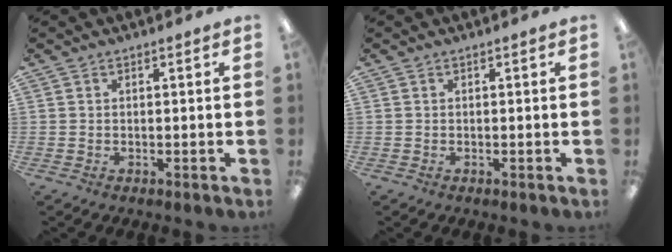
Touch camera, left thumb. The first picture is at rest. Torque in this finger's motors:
{"motor_torque": [-0.19, -0.15, -0.13, 0.01, 0.00]}